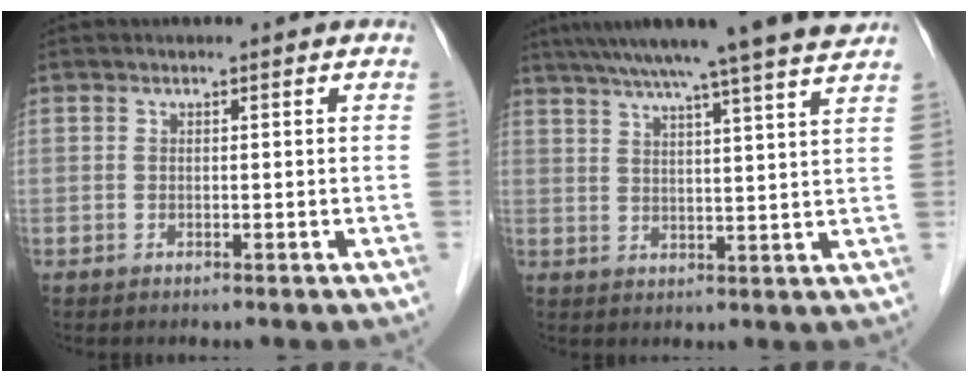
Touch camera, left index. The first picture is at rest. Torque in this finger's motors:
{"motor_torque": [1.04, -1.10, 0.64, 0.21]}